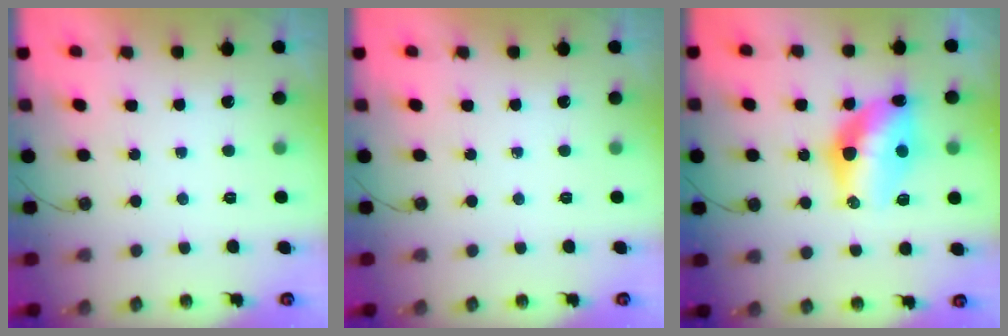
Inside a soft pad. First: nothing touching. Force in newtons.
{"total": 0.0}
{"total": 13.2, "press": 13.1, "slide": 1.5}